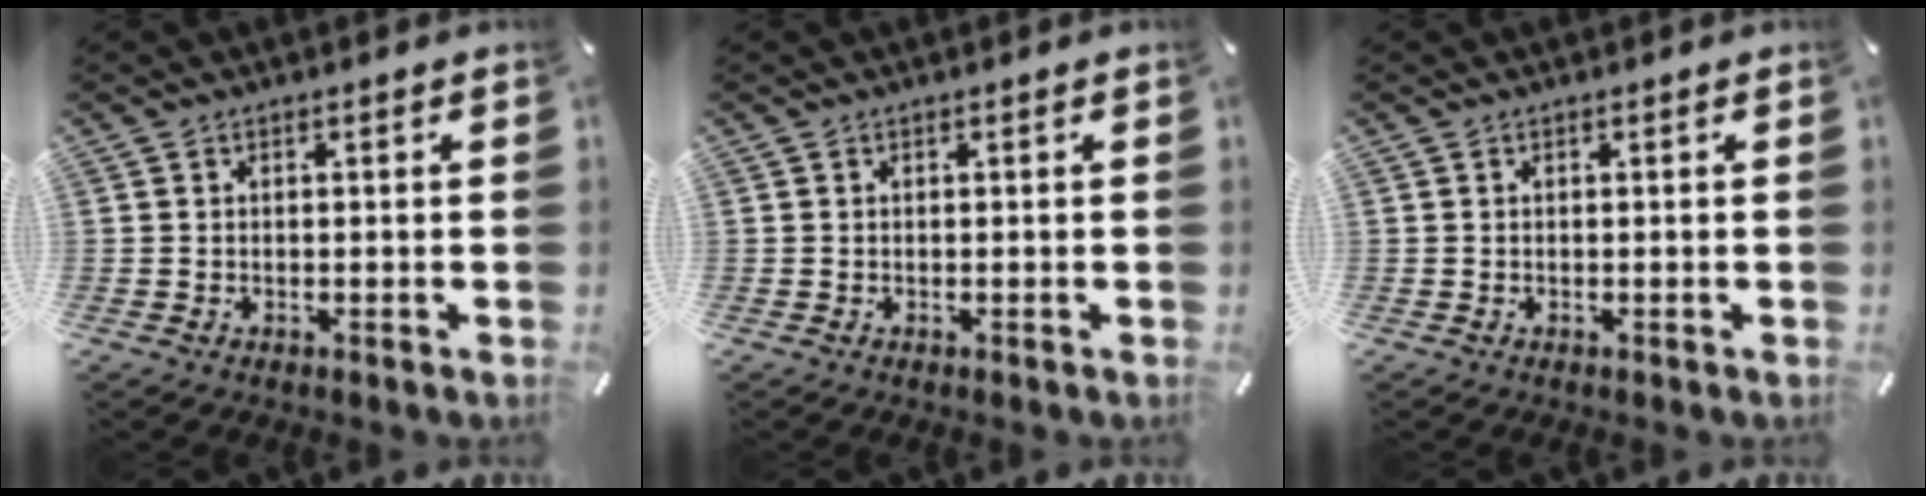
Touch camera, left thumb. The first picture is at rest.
{"total": 0.0}
{"total": 0.0}